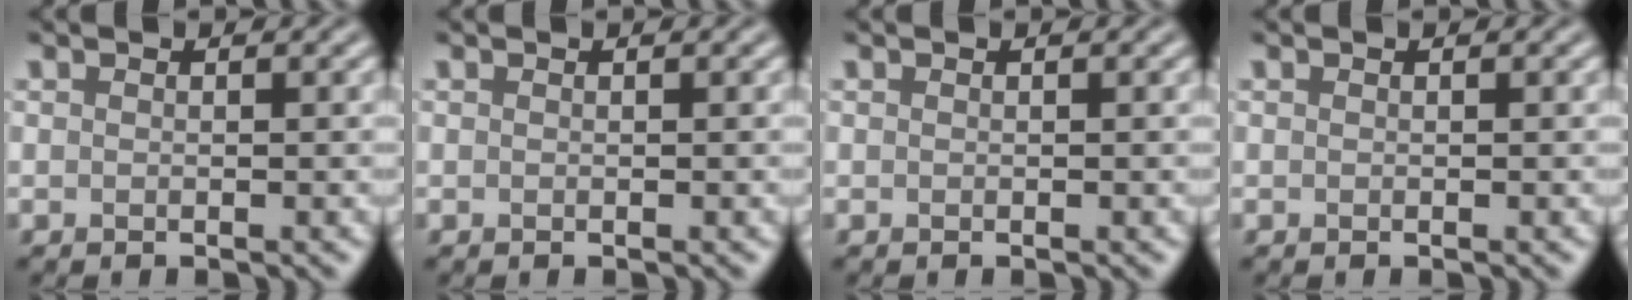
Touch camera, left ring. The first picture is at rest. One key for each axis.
{"total": 0.0}
{"total": 0.0}
{"total": 0.0}